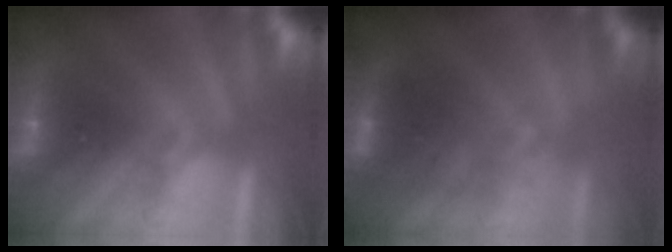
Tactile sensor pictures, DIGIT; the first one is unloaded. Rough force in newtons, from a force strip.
{"total": 3.7}